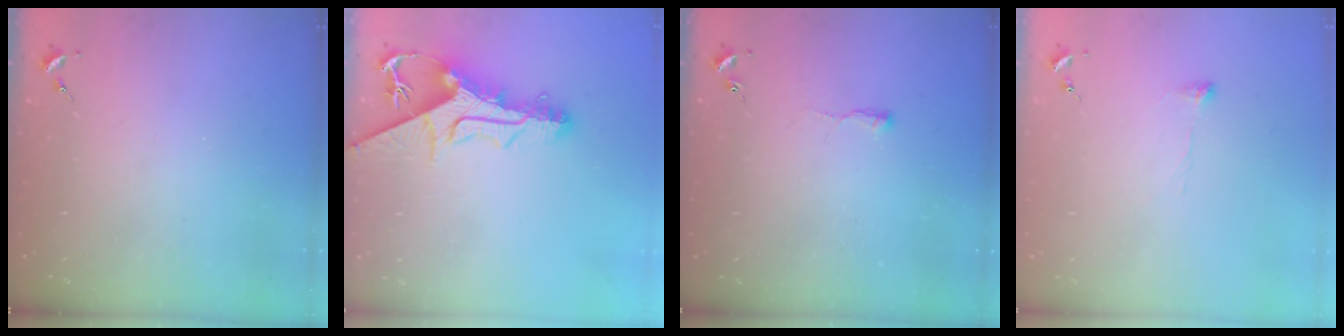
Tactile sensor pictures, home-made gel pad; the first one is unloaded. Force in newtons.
{"total": 13.4, "press": 13.4, "slide": 1.3}
{"total": 3.0, "press": 3.0, "slide": 0.5}
{"total": 5.5, "press": 5.5, "slide": 0.2}